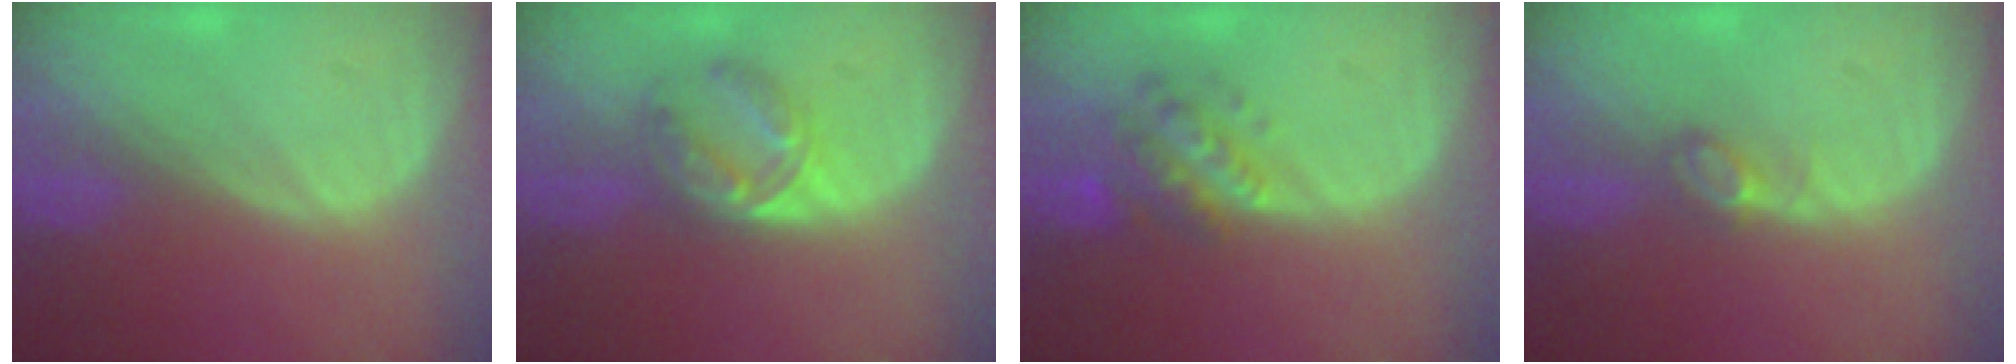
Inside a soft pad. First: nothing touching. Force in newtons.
{"total": 5.9, "press": 5.5, "slide": 2.0}
{"total": 6.1, "press": 5.9, "slide": 1.4}
{"total": 2.2, "press": 2.2, "slide": 0.3}